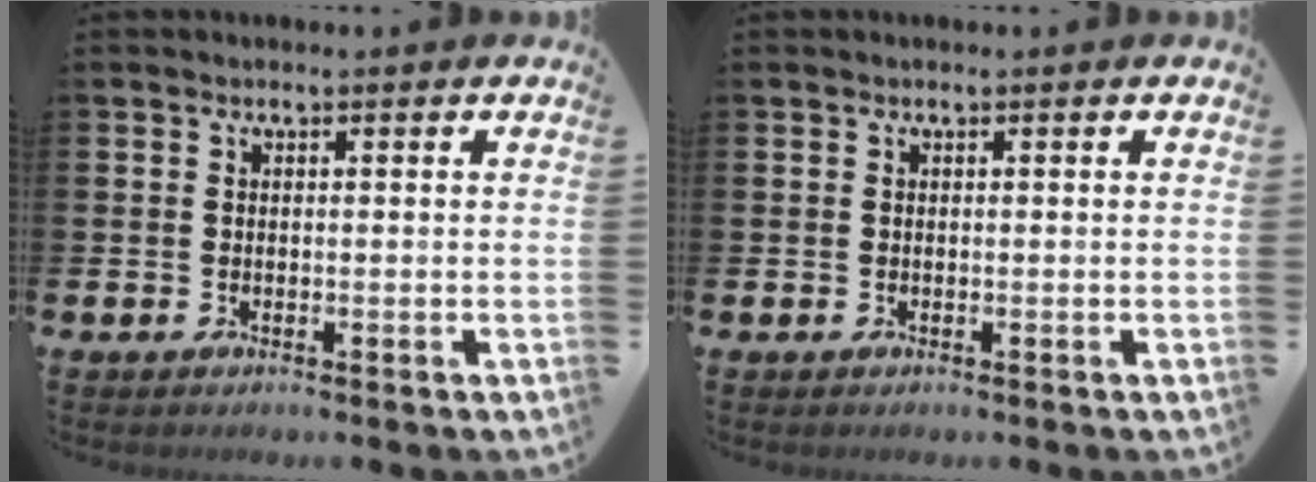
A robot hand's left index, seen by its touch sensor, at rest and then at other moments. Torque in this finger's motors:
{"motor_torque": [0.00, 0.00, 0.03, 0.00]}